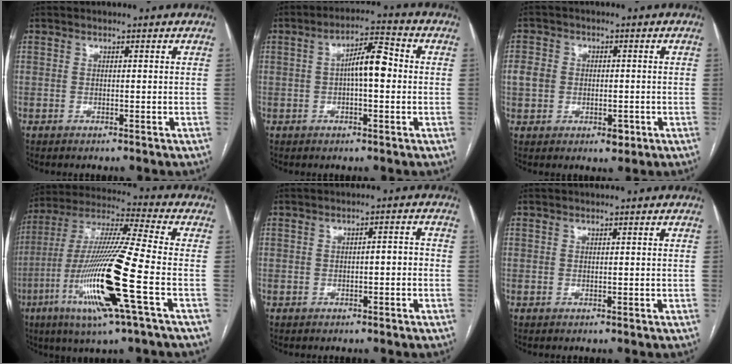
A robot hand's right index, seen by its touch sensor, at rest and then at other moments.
{"total": 6.6, "force": [0.2, 1.8, 6.4], "torque": [-0.112, 0.023, 0.001]}
{"total": 5.7, "force": [-1.1, 4.5, 3.3], "torque": [-0.059, 0.013, -0.011]}
{"total": 19.3, "force": [-6.2, 0.0, 18.2], "torque": [-0.381, -0.024, -0.124]}
{"total": 2.1, "force": [-0.4, 0.9, 1.9], "torque": [-0.029, 0.013, -0.003]}
{"total": 0.0}